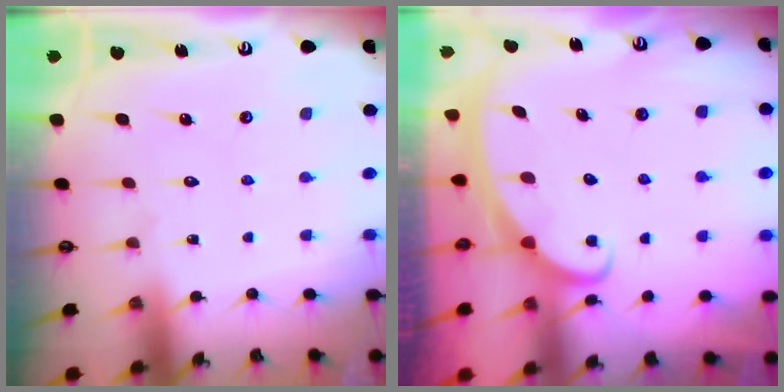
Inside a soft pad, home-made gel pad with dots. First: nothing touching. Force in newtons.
{"total": 2.6, "press": 2.5, "slide": 0.3}